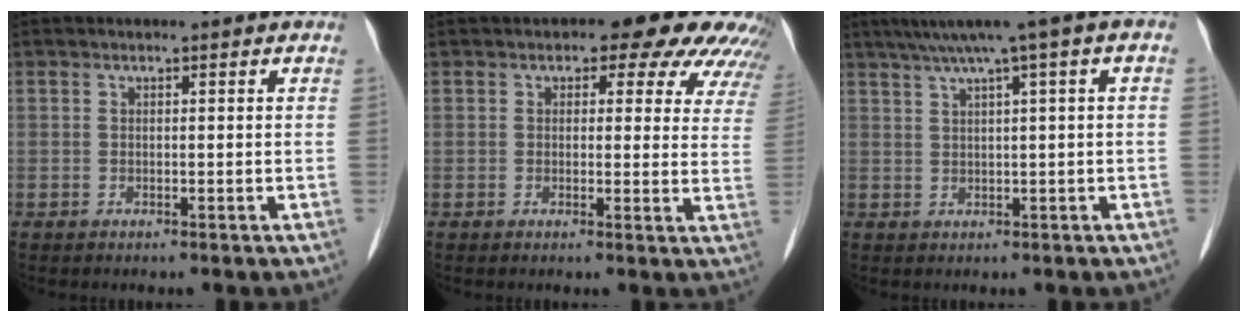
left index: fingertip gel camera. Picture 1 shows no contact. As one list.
[{"total": 10.1, "force": [7.4, 4.1, 5.4], "torque": [-0.040, 0.012, 0.061]}, {"total": 7.3, "force": [3.4, -0.2, 6.5], "torque": [-0.102, 0.033, 0.054]}]